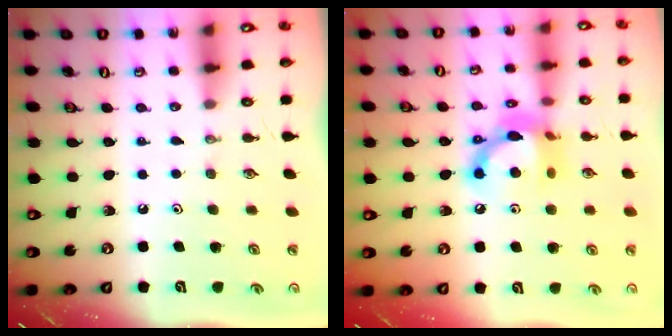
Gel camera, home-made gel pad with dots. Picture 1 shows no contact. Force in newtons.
{"total": 12.7, "press": 12.7, "slide": 0.6}